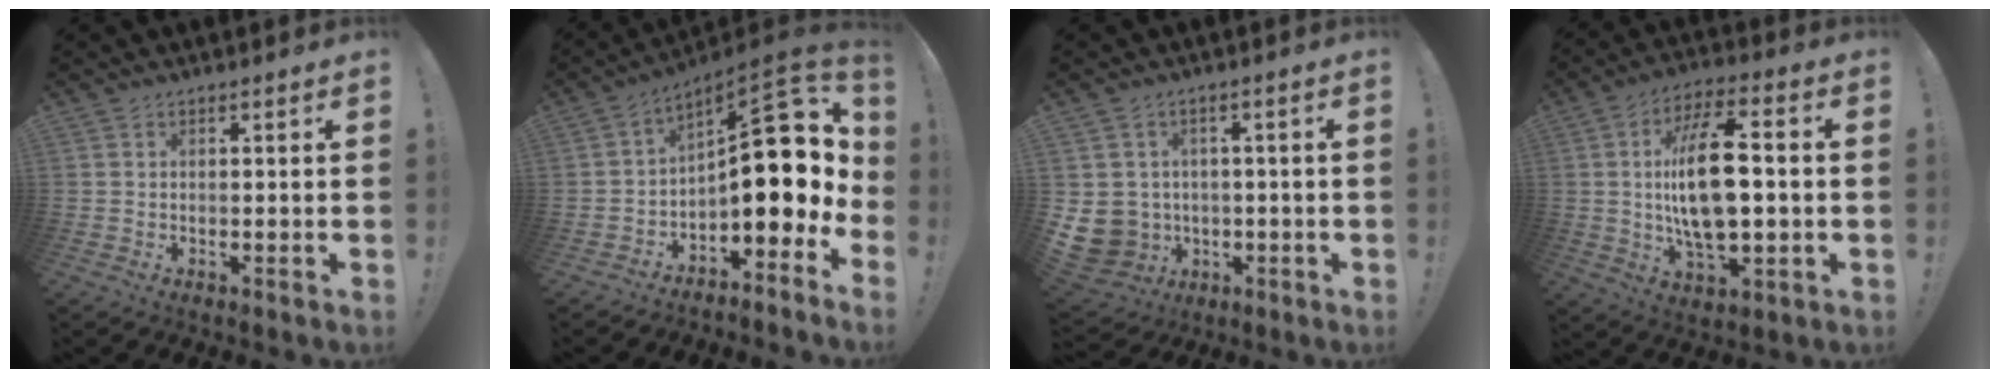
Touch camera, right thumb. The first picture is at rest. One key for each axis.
{"total": 17.3, "fx": 1.7, "fy": 8.0, "fz": 15.3, "tx": -0.195, "ty": -0.020, "tz": 0.033}
{"total": 8.1, "fx": -0.7, "fy": 7.6, "fz": 2.5, "tx": -0.079, "ty": -0.002, "tz": -0.005}
{"total": 18.6, "fx": 0.0, "fy": 8.4, "fz": 16.6, "tx": -0.302, "ty": 0.001, "tz": -0.008}